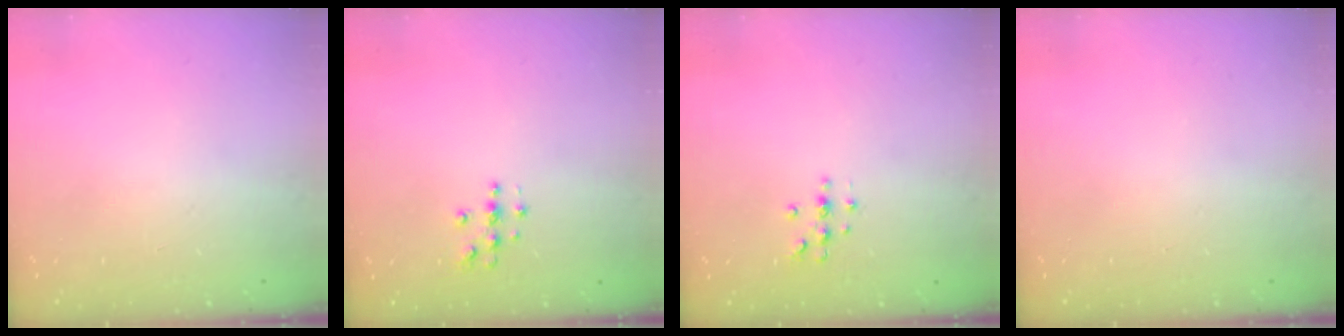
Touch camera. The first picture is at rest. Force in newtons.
{"total": 3.6, "press": 3.6, "slide": 0.5}
{"total": 4.9, "press": 4.9, "slide": 0.5}
{"total": 0.0}